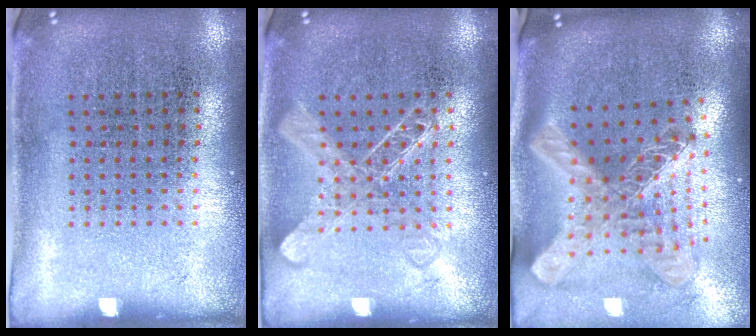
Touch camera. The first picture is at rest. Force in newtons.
{"total": 2.1, "press": 2.1, "slide": 0.5}
{"total": 2.8, "press": 2.0, "slide": 1.9}